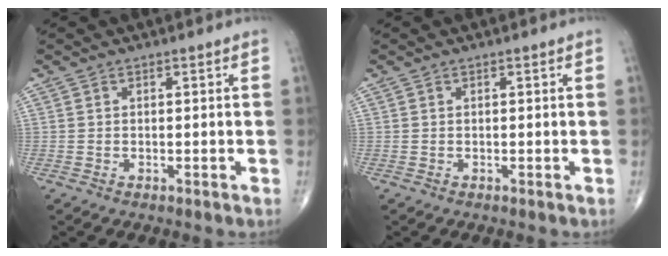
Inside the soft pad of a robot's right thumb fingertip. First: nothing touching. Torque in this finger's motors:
{"motor_torque": [0.00, 0.00, 0.00, 0.00, 0.00]}